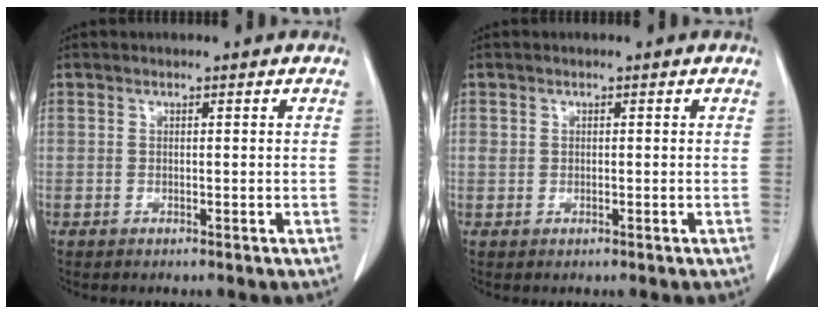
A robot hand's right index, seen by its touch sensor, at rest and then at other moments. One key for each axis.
{"total": 0.7, "fx": 0.2, "fy": 0.6, "fz": 0.3, "tx": -0.004, "ty": 0.008, "tz": 0.005}